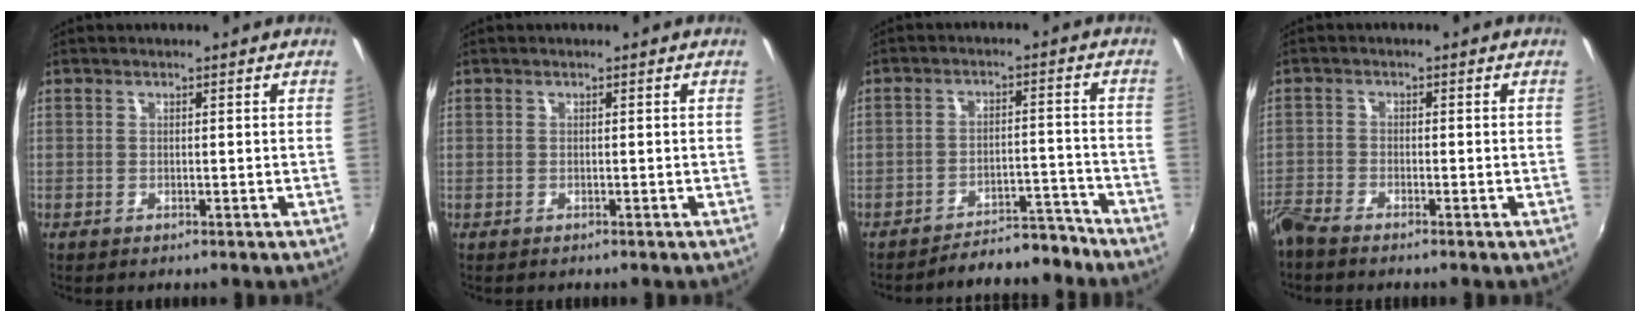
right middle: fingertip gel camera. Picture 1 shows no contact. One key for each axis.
{"total": 0.0}
{"total": 9.1, "fx": -8.8, "fy": 1.7, "fz": 1.9, "tx": -0.044, "ty": 0.020, "tz": -0.112}
{"total": 4.6, "fx": -4.2, "fy": 0.5, "fz": 1.7, "tx": -0.051, "ty": -0.017, "tz": -0.086}